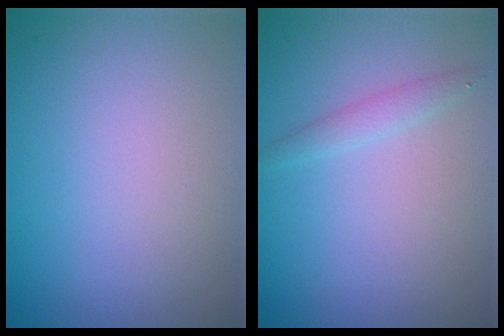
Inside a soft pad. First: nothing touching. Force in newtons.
{"total": 1.2, "press": 1.2, "slide": 0.0}